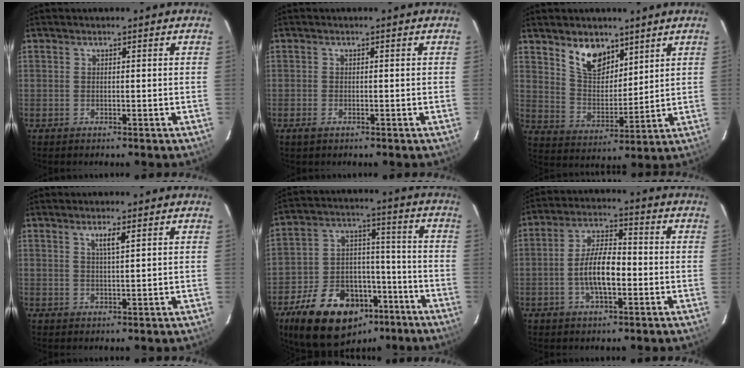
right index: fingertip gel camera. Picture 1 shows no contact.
{"total": 1.4, "force": [-0.9, 0.7, 0.8], "torque": [-0.014, -0.002, -0.018]}
{"total": 9.7, "force": [6.5, 5.2, 4.9], "torque": [-0.083, 0.006, 0.128]}
{"total": 2.3, "force": [1.3, 0.0, 1.9], "torque": [-0.032, 0.001, 0.023]}
{"total": 20.7, "force": [-12.9, 12.4, 10.4], "torque": [-0.215, 0.034, -0.187]}
{"total": 8.6, "force": [-2.0, 3.3, 7.6], "torque": [-0.149, 0.007, -0.034]}